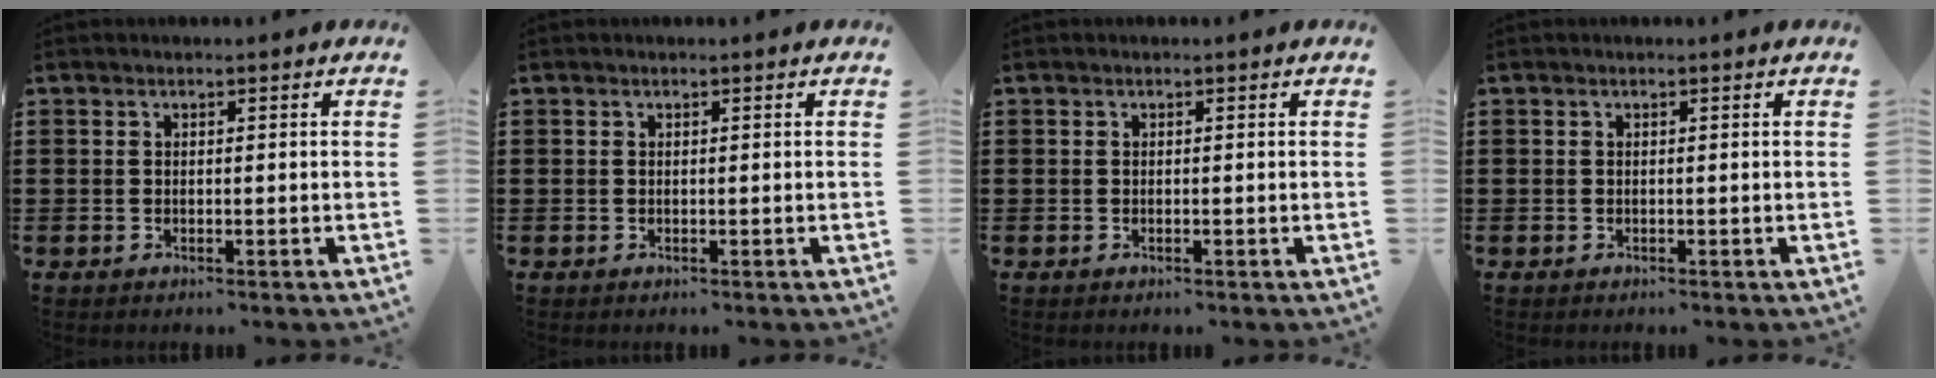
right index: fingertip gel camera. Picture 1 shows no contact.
{"total": 0.0}
{"total": 0.0}
{"total": 0.0}